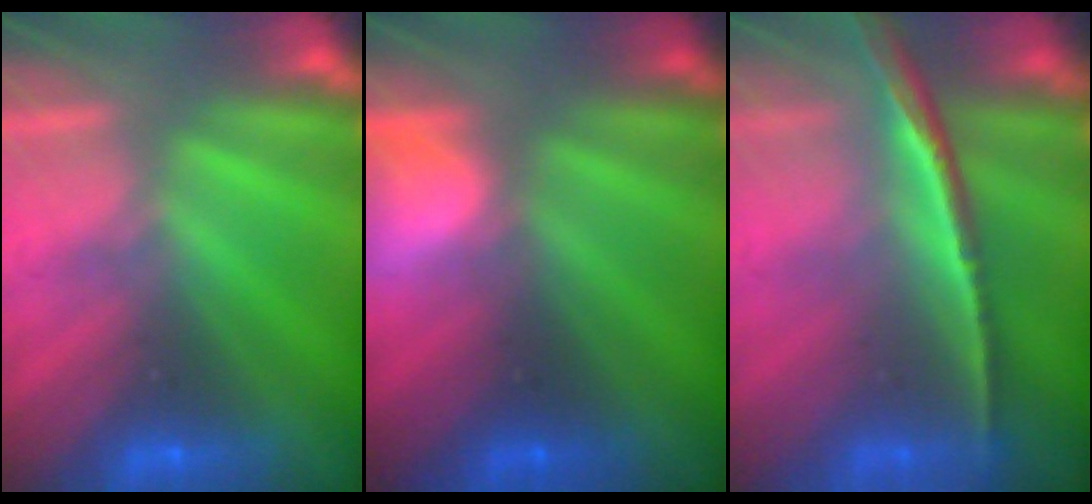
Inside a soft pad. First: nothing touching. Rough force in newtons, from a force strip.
{"total": 2.6}
{"total": 1.5}